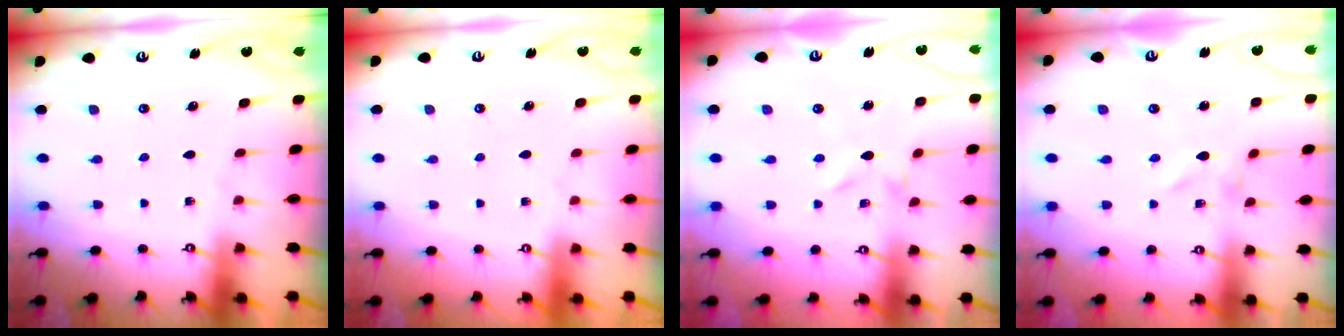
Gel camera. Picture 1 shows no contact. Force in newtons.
{"total": 1.6, "press": 1.6, "slide": 0.1}
{"total": 0.0}
{"total": 0.0}